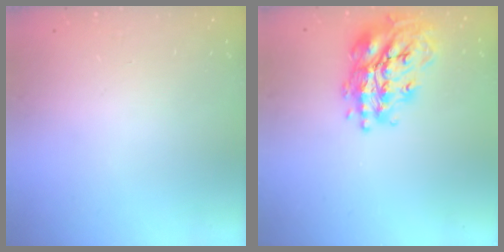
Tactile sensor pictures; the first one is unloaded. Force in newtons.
{"total": 21.0, "press": 20.9, "slide": 1.5}